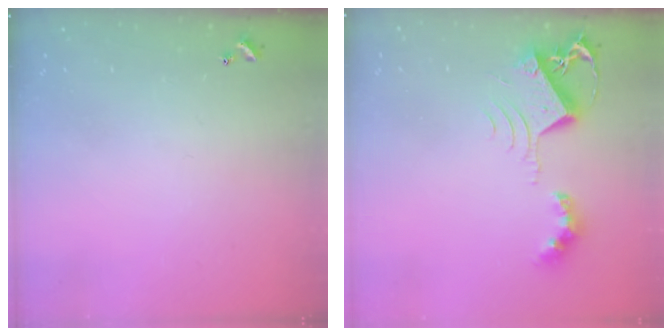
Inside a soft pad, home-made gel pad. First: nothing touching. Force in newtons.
{"total": 10.1, "press": 10.1, "slide": 0.9}